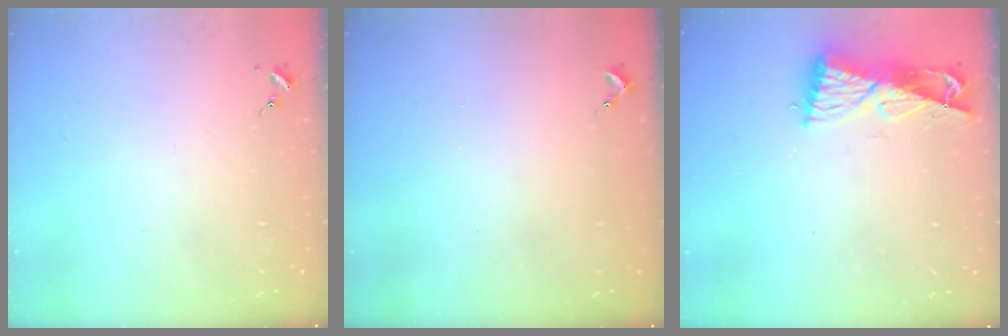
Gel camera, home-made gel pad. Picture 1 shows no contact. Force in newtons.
{"total": 0.7, "press": 0.7, "slide": 0.1}
{"total": 8.9, "press": 8.9, "slide": 0.9}